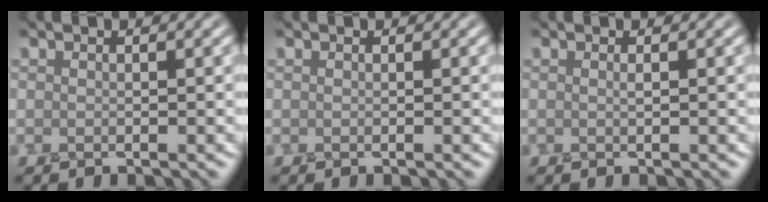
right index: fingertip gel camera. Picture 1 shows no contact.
{"total": 0.0}
{"total": 0.6, "force": [0.1, 0.2, 0.5], "torque": [-0.005, 0.003, -0.001]}